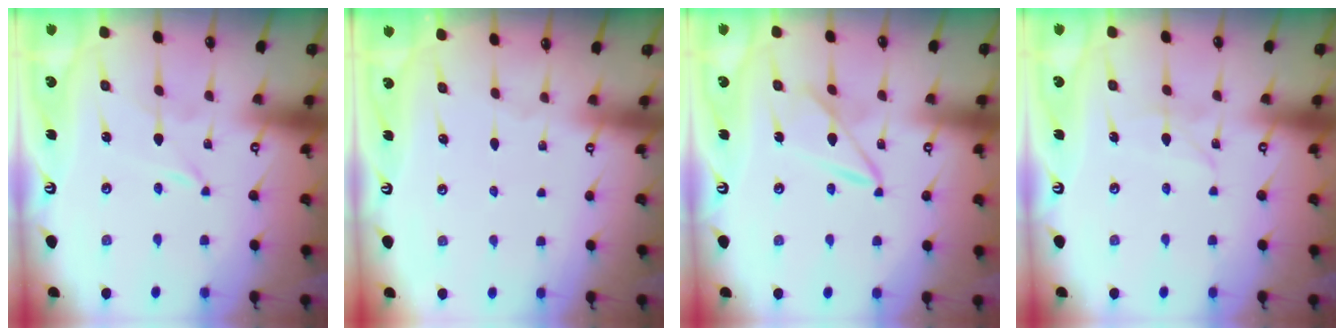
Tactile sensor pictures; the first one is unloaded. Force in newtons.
{"total": 0.0}
{"total": 7.2, "press": 7.1, "slide": 0.4}
{"total": 2.8, "press": 2.8, "slide": 0.2}